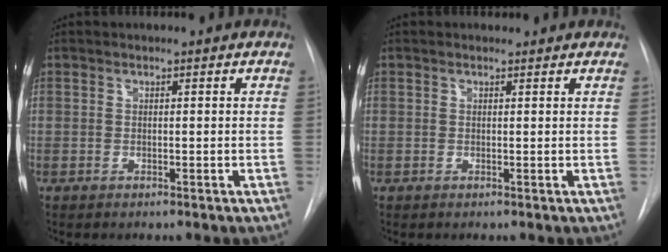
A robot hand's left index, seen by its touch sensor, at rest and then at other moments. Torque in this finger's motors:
{"motor_torque": [0.36, -1.78, 0.00, 0.01]}